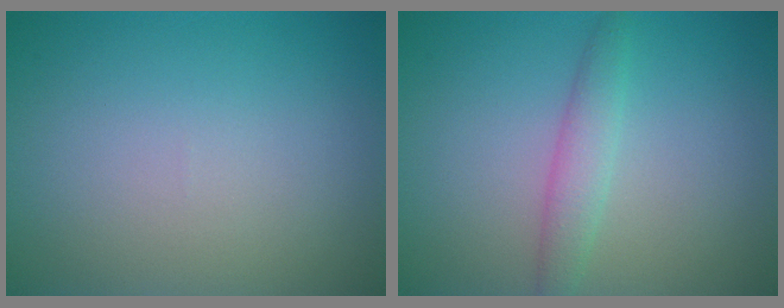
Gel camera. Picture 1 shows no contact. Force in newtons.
{"total": 2.2, "press": 2.2, "slide": 0.2}